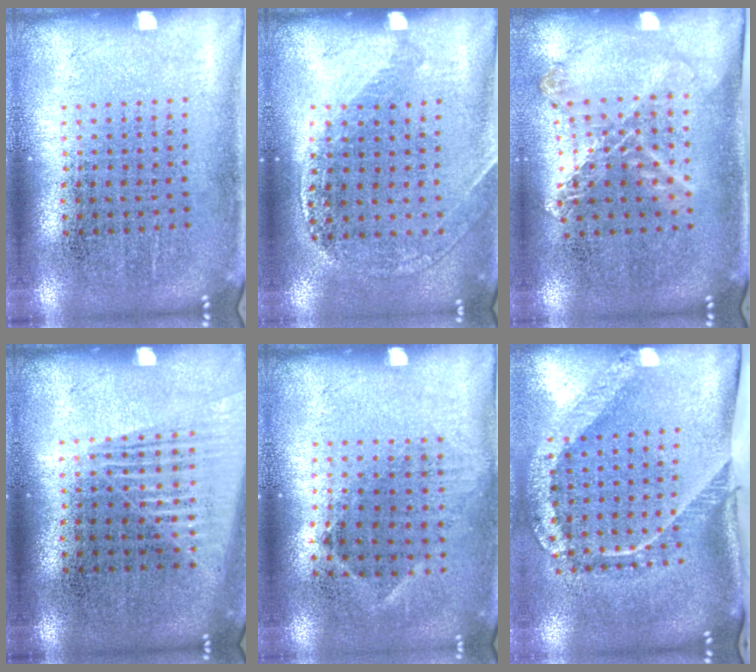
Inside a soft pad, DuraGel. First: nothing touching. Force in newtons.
{"total": 1.2, "press": 1.2, "slide": 0.2}
{"total": 1.1, "press": 1.1, "slide": 0.0}
{"total": 1.3, "press": 1.3, "slide": 0.4}
{"total": 0.9, "press": 0.6, "slide": 0.6}
{"total": 2.4, "press": 1.6, "slide": 1.8}